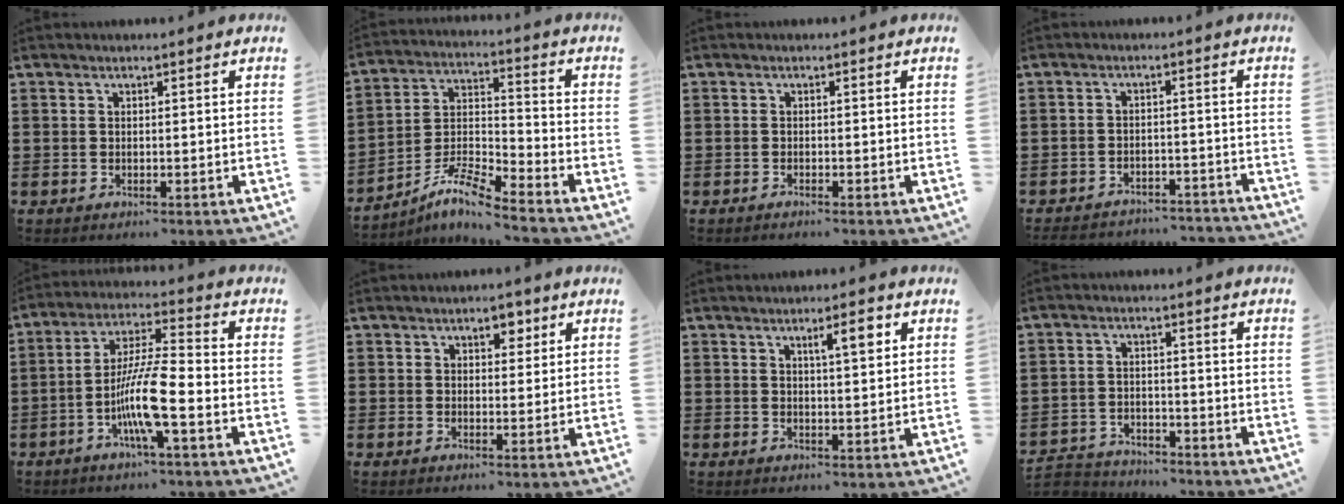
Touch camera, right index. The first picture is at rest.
{"total": 7.5, "force": [-6.4, 0.6, 3.9], "torque": [-0.088, -0.006, -0.128]}
{"total": 0.6, "force": [-0.6, 0.0, 0.1], "torque": [-0.003, -0.002, -0.013]}
{"total": 3.6, "force": [-3.6, 0.6, 0.2], "torque": [-0.013, 0.001, -0.076]}
{"total": 10.1, "force": [-3.6, 1.3, 9.3], "torque": [-0.195, -0.012, -0.072]}
{"total": 3.2, "force": [2.0, 2.0, 1.6], "torque": [-0.015, 0.001, 0.029]}
{"total": 3.9, "force": [1.7, 0.8, 3.4], "torque": [-0.055, 0.000, 0.022]}
{"total": 4.2, "force": [-4.1, 0.9, -0.2], "torque": [-0.017, -0.002, -0.093]}